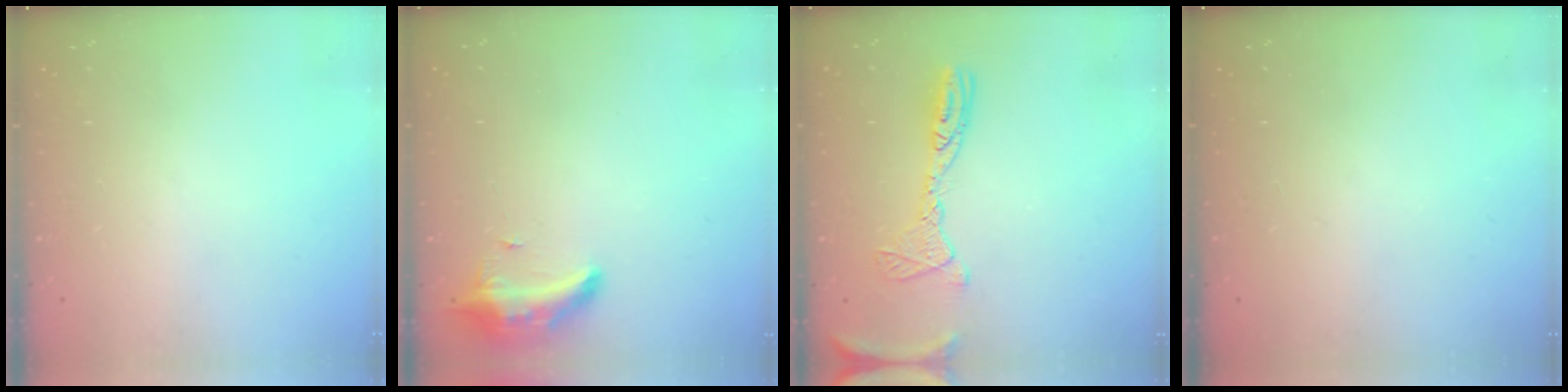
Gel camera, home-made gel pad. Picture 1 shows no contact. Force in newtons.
{"total": 8.5, "press": 8.4, "slide": 1.4}
{"total": 12.9, "press": 12.8, "slide": 1.2}
{"total": 0.0}